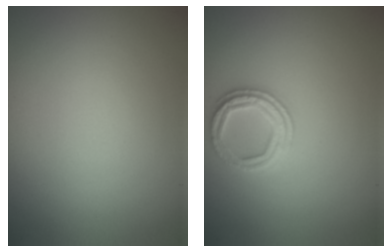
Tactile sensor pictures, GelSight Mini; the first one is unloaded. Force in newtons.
{"total": 2.4, "press": 2.4, "slide": 0.2}